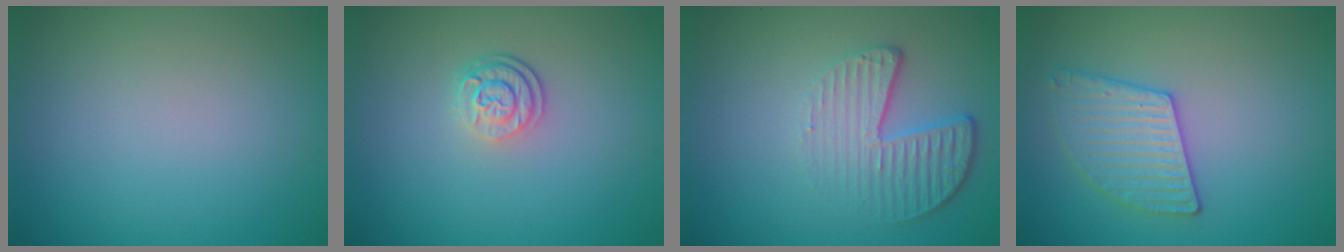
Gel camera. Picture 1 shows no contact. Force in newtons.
{"total": 2.6, "press": 2.0, "slide": 1.6}
{"total": 4.5, "press": 3.0, "slide": 3.3}
{"total": 3.1, "press": 3.1, "slide": 0.3}